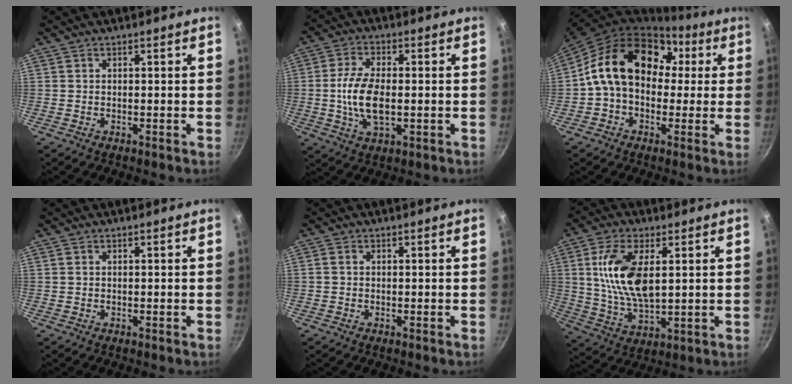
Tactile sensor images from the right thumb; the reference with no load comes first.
{"total": 9.8, "force": [-0.7, 4.8, 8.5], "torque": [-0.168, 0.004, -0.016]}
{"total": 18.6, "force": [2.8, 13.6, 12.3], "torque": [-0.179, 0.043, 0.032]}
{"total": 0.5, "force": [0.2, 0.4, 0.3], "torque": [-0.007, 0.000, 0.003]}
{"total": 0.7, "force": [0.0, 0.6, 0.3], "torque": [-0.006, 0.004, -0.001]}
{"total": 13.8, "force": [3.2, 6.6, 11.7], "torque": [-0.218, -0.013, 0.065]}